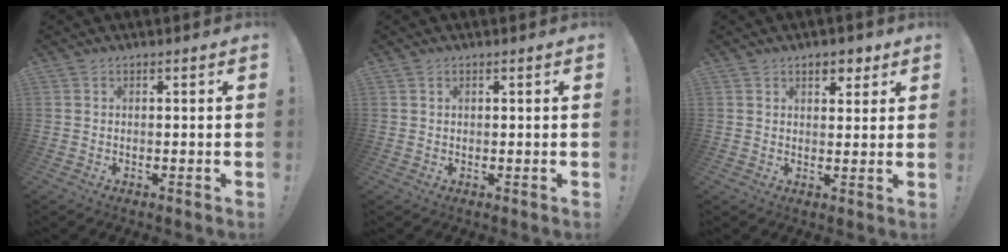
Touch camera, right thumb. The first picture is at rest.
{"total": 0.7, "force": [0.4, 0.5, 0.3], "torque": [-0.005, 0.000, 0.007]}
{"total": 4.9, "force": [3.0, 3.1, 2.5], "torque": [-0.021, -0.008, 0.050]}